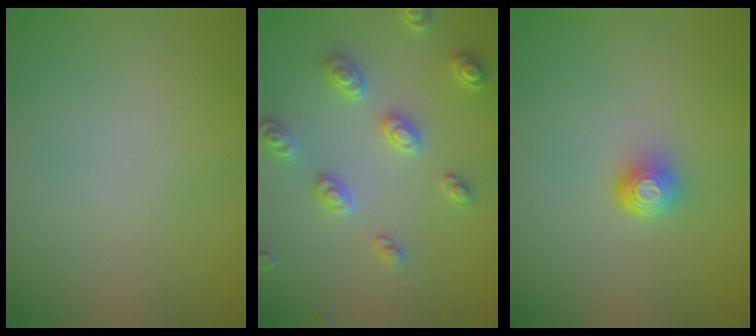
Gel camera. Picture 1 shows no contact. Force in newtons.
{"total": 3.2, "press": 3.0, "slide": 0.9}
{"total": 1.6, "press": 1.2, "slide": 1.1}